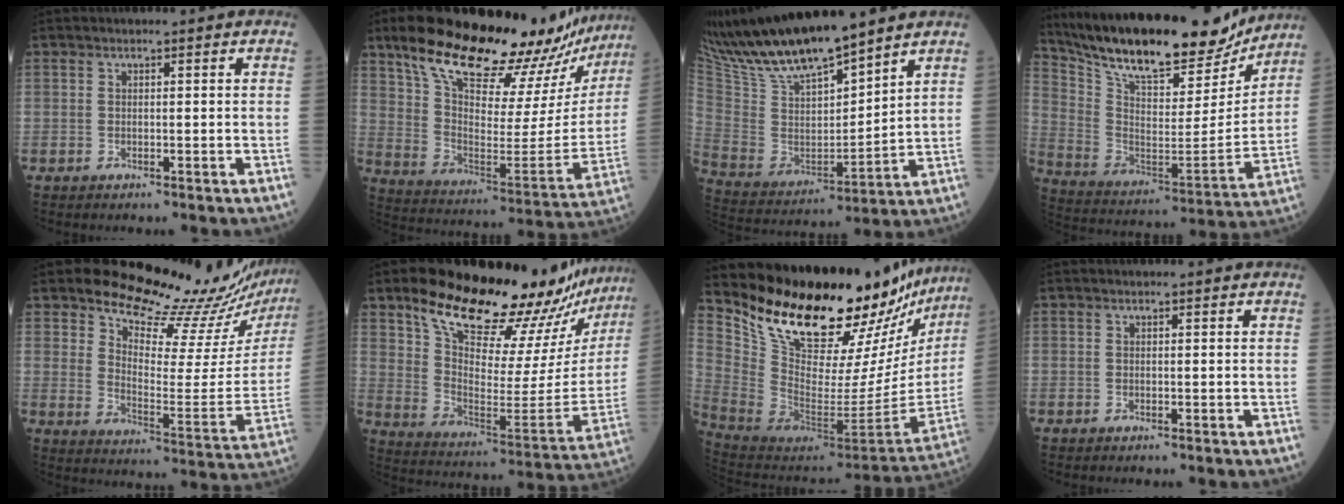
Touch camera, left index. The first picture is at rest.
{"total": 29.0, "force": [24.1, 6.3, 14.8], "torque": [-0.243, -0.041, 0.339]}
{"total": 17.1, "force": [15.1, 2.0, 7.9], "torque": [-0.165, -0.003, 0.294]}
{"total": 24.9, "force": [21.7, 5.7, 10.7], "torque": [-0.198, -0.014, 0.340]}
{"total": 18.3, "force": [17.4, 1.8, 5.4], "torque": [-0.088, -0.103, 0.222]}
{"total": 26.7, "force": [23.0, 4.2, 13.0], "torque": [-0.211, -0.071, 0.323]}
{"total": 29.6, "force": [26.1, 5.9, 12.7], "torque": [-0.208, -0.114, 0.374]}
{"total": 0.0}